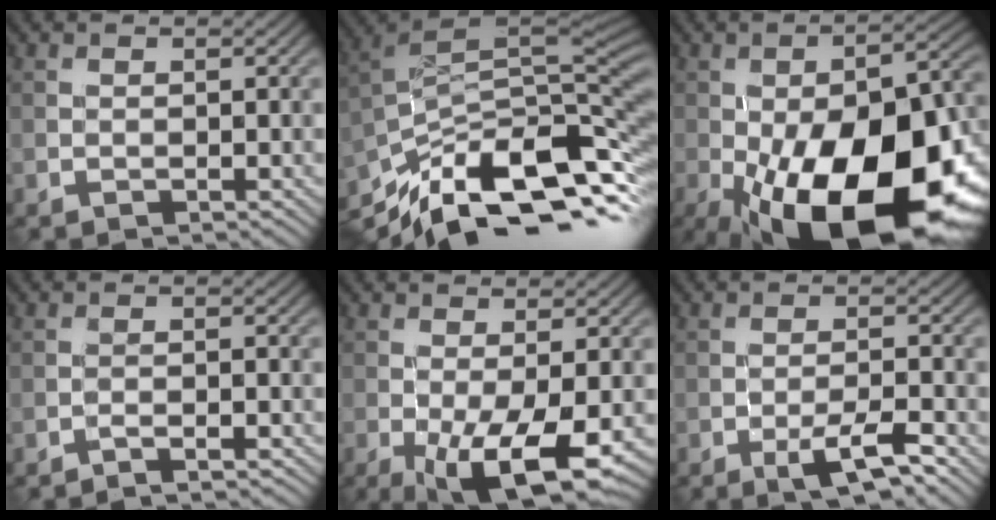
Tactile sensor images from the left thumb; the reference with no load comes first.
{"total": 14.9, "force": [-8.0, 5.3, 11.4], "torque": [-0.241, 0.001, -0.138]}
{"total": 23.2, "force": [-9.6, 11.0, 18.1], "torque": [-0.290, -0.062, -0.117]}
{"total": 1.6, "force": [-1.3, 0.2, 0.9], "torque": [-0.007, 0.005, -0.035]}
{"total": 8.6, "force": [-3.3, 3.1, 7.4], "torque": [-0.135, -0.019, -0.042]}
{"total": 4.6, "force": [-2.9, 1.0, 3.4], "torque": [-0.056, 0.007, -0.049]}